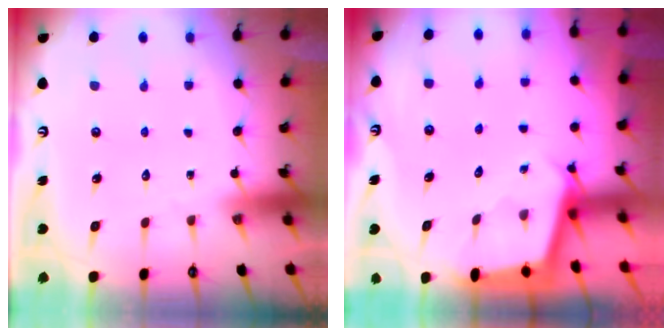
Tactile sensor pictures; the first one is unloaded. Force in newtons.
{"total": 2.2, "press": 2.2, "slide": 0.2}